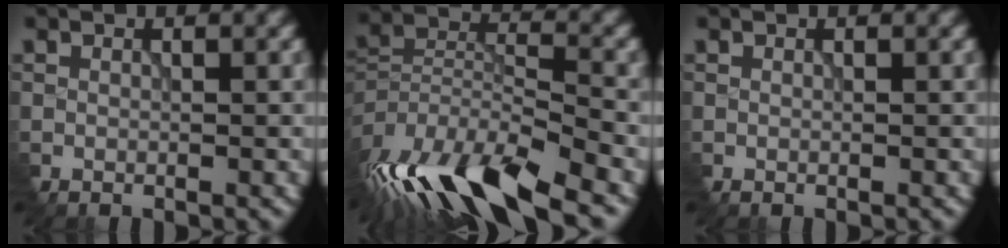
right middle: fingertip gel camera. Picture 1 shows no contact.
{"total": 12.7, "force": [-9.2, 3.5, 8.1], "torque": [-0.172, -0.009, -0.161]}
{"total": 0.0}